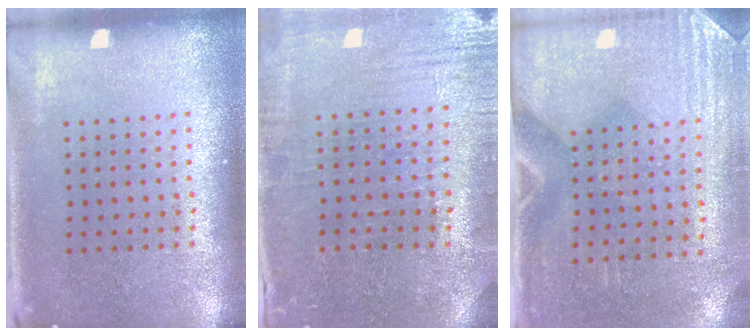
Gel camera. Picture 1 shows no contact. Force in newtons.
{"total": 0.6, "press": 0.5, "slide": 0.3}
{"total": 2.9, "press": 2.5, "slide": 1.4}